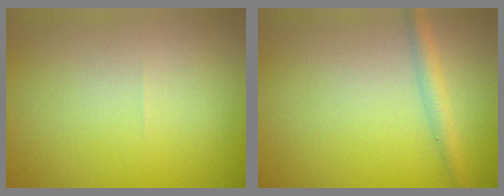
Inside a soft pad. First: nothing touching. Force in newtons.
{"total": 2.0, "press": 2.0, "slide": 0.0}